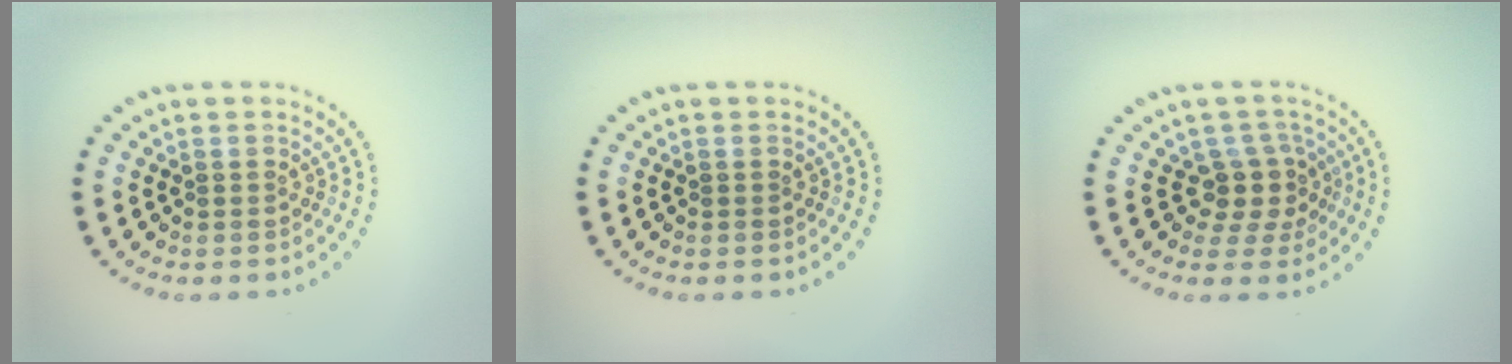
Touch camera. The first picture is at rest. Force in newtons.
{"total": 0.0}
{"total": 3.0, "press": 2.2, "slide": 2.0}